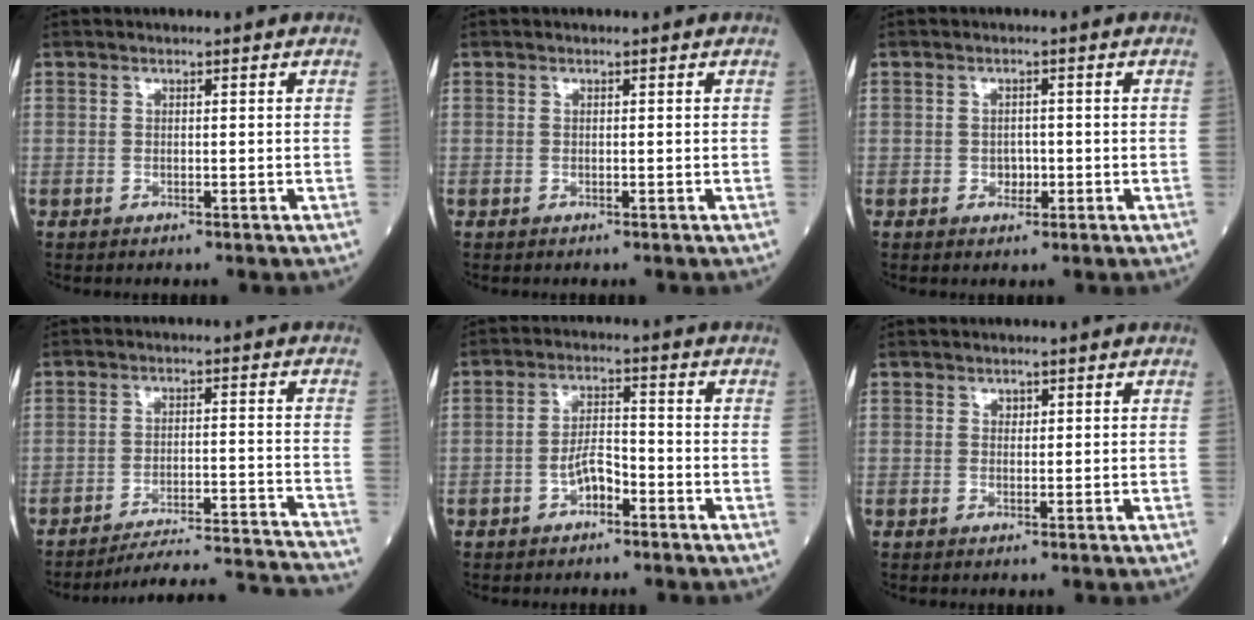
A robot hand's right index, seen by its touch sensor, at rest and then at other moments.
{"total": 0.0}
{"total": 1.7, "force": [-0.5, 1.3, 1.0], "torque": [-0.012, 0.004, -0.005]}
{"total": 18.1, "force": [-17.7, -1.7, 3.2], "torque": [-0.029, -0.009, -0.239]}
{"total": 4.1, "force": [-2.0, 1.8, 3.1], "torque": [-0.060, 0.011, -0.038]}
{"total": 0.8, "force": [0.4, 0.6, 0.3], "torque": [0.000, -0.002, 0.005]}